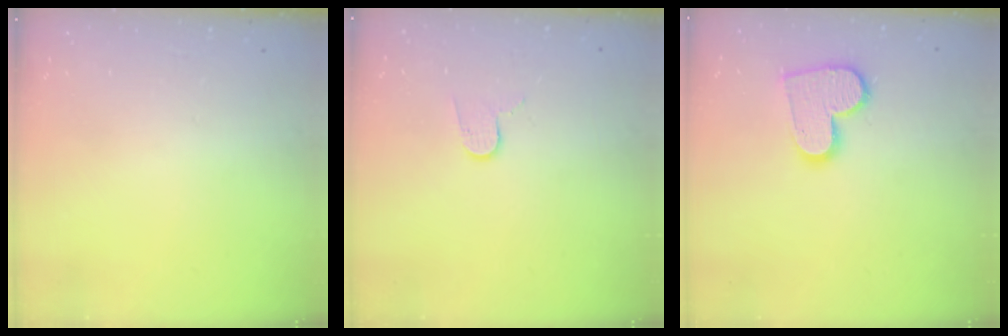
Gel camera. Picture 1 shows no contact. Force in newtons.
{"total": 6.0, "press": 6.0, "slide": 0.2}
{"total": 11.8, "press": 11.8, "slide": 0.8}